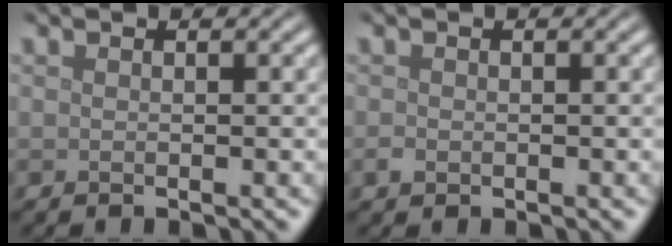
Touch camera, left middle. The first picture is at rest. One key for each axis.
{"total": 0.7, "fx": -0.3, "fy": 0.5, "fz": 0.3, "tx": -0.006, "ty": -0.002, "tz": -0.005}